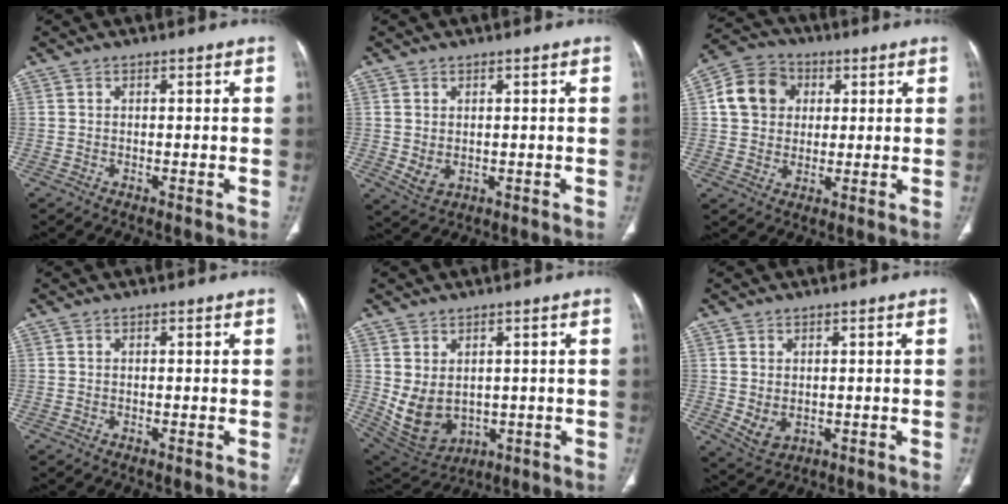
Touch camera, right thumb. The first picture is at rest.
{"total": 3.4, "force": [0.1, 2.5, 2.2], "torque": [-0.039, -0.008, 0.016]}
{"total": 10.9, "force": [2.3, 9.3, 5.2], "torque": [-0.077, 0.007, 0.030]}
{"total": 0.0}
{"total": 10.2, "force": [0.2, 7.6, 6.8], "torque": [-0.111, -0.009, 0.041]}
{"total": 4.3, "force": [0.0, 3.1, 2.9], "torque": [-0.049, -0.009, 0.018]}